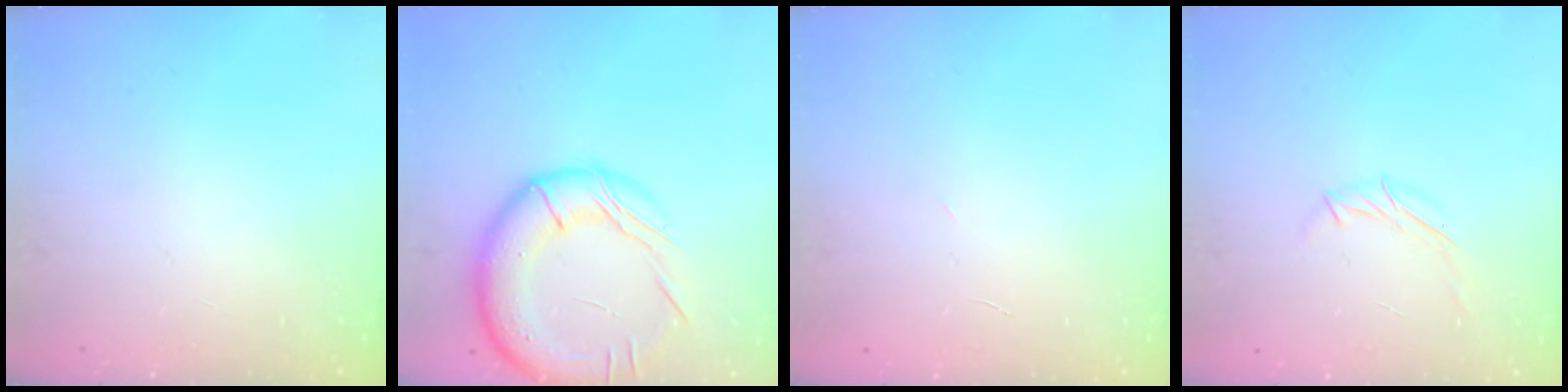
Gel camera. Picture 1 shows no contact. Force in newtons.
{"total": 20.3, "press": 20.2, "slide": 2.1}
{"total": 1.8, "press": 1.7, "slide": 0.5}
{"total": 4.7, "press": 4.6, "slide": 1.1}